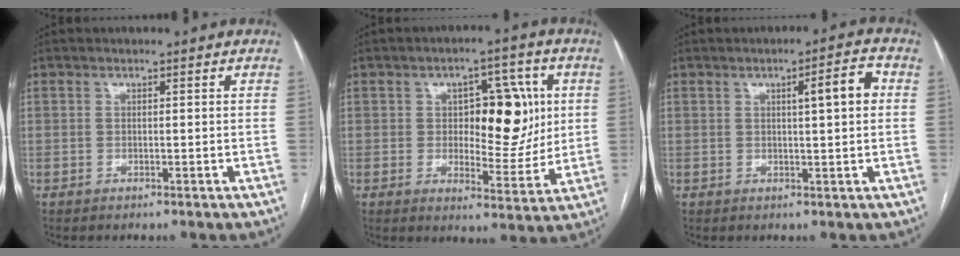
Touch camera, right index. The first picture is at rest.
{"total": 11.7, "force": [2.1, 5.6, 10.1], "torque": [-0.130, 0.019, 0.039]}
{"total": 5.0, "force": [1.0, 0.5, 4.9], "torque": [-0.071, 0.009, 0.014]}